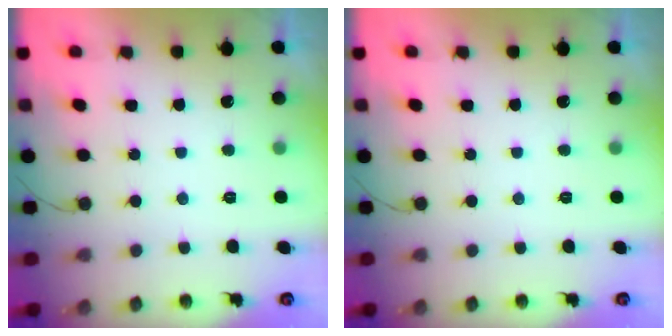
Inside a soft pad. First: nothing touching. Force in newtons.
{"total": 0.0}